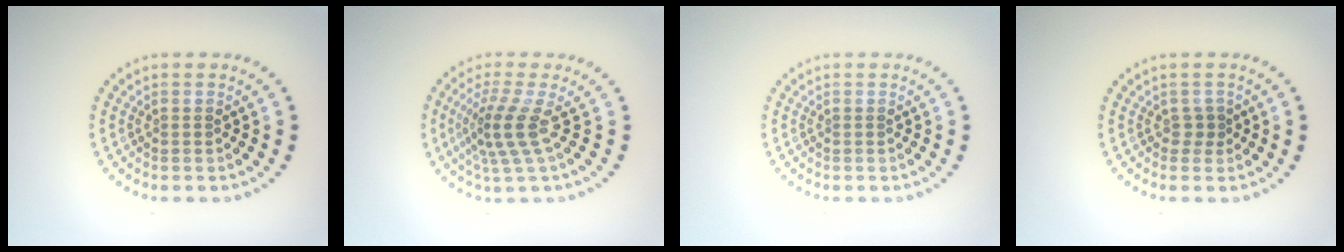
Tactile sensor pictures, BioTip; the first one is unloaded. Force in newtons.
{"total": 3.5, "press": 2.4, "slide": 2.5}
{"total": 0.0}
{"total": 1.0, "press": 0.8, "slide": 0.6}